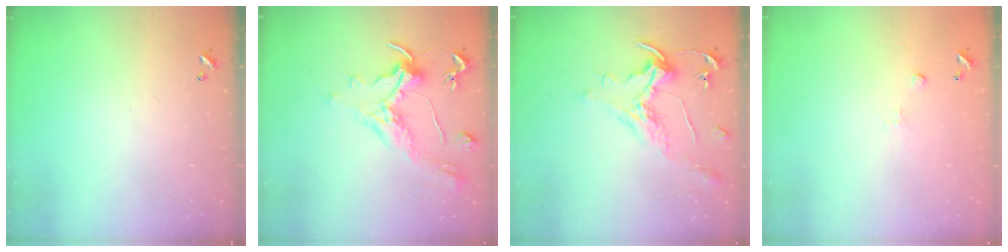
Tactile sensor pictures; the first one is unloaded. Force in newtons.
{"total": 1.1, "press": 0.1, "slide": 1.1}
{"total": 1.6, "press": 1.4, "slide": 0.7}
{"total": 4.9, "press": 4.9, "slide": 0.7}